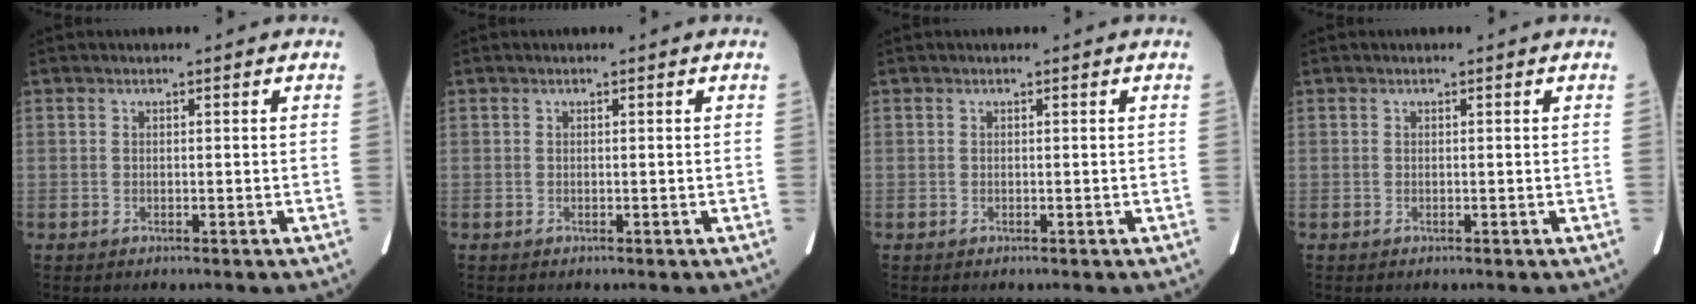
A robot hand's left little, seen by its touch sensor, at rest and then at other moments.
{"total": 0.0}
{"total": 0.0}
{"total": 0.0}